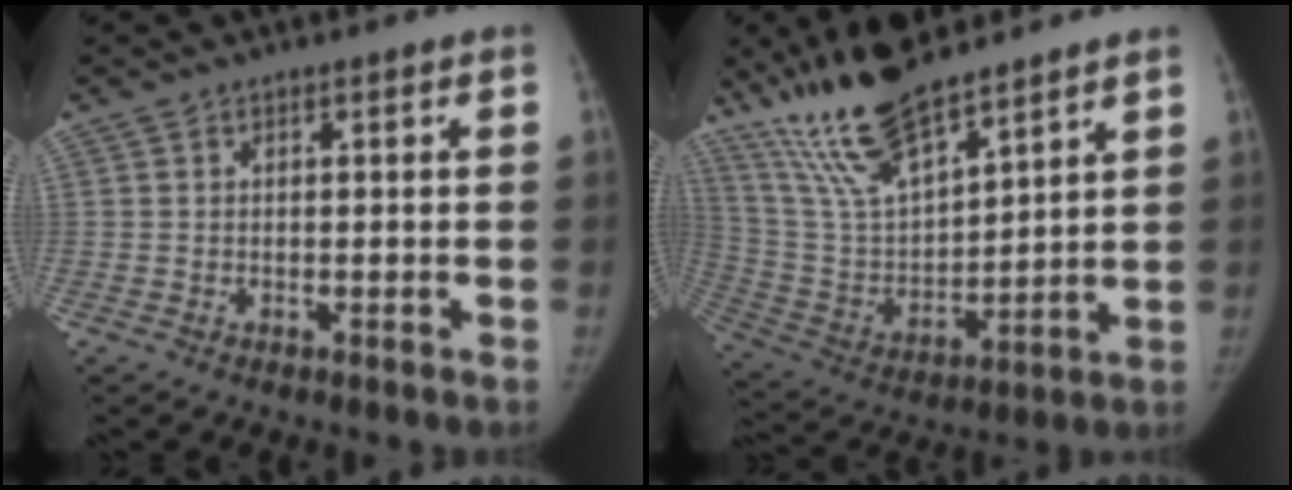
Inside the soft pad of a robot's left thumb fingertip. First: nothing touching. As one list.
[{"total": 17.1, "force": [13.4, 4.6, 9.7], "torque": [-0.165, -0.062, 0.267]}]